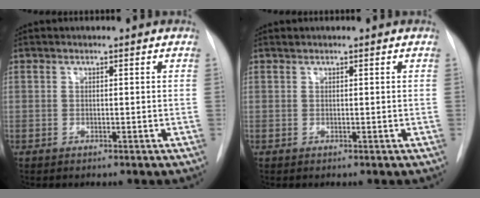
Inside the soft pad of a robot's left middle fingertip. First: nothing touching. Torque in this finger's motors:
{"motor_torque": [0.26, -0.16, -0.05, -0.01]}